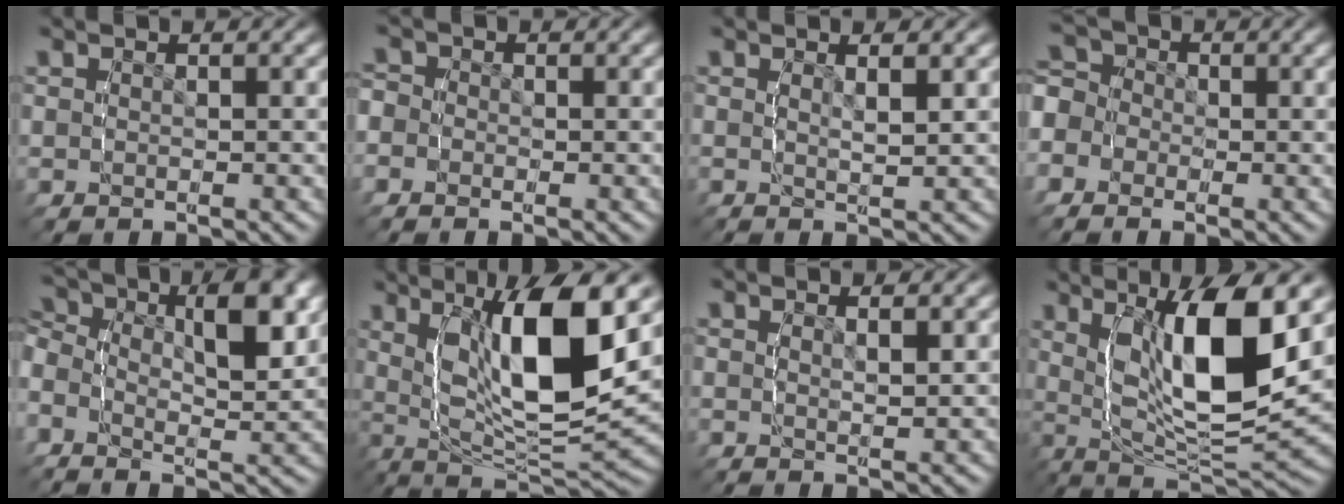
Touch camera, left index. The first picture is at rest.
{"total": 2.8, "force": [-0.6, 2.7, 0.6], "torque": [-0.021, 0.004, -0.026]}
{"total": 1.4, "force": [0.6, -0.4, 1.2], "torque": [-0.025, -0.007, 0.010]}
{"total": 7.8, "force": [0.4, 7.2, 2.9], "torque": [-0.064, 0.002, -0.017]}
{"total": 6.5, "force": [0.6, 4.4, 4.6], "torque": [-0.090, -0.005, -0.004]}
{"total": 12.4, "force": [2.6, 4.9, 11.1], "torque": [-0.188, 0.002, 0.041]}
{"total": 0.9, "force": [0.4, -0.4, 0.7], "torque": [-0.017, -0.005, 0.005]}
{"total": 12.1, "force": [2.3, 4.9, 10.9], "torque": [-0.187, -0.001, 0.038]}